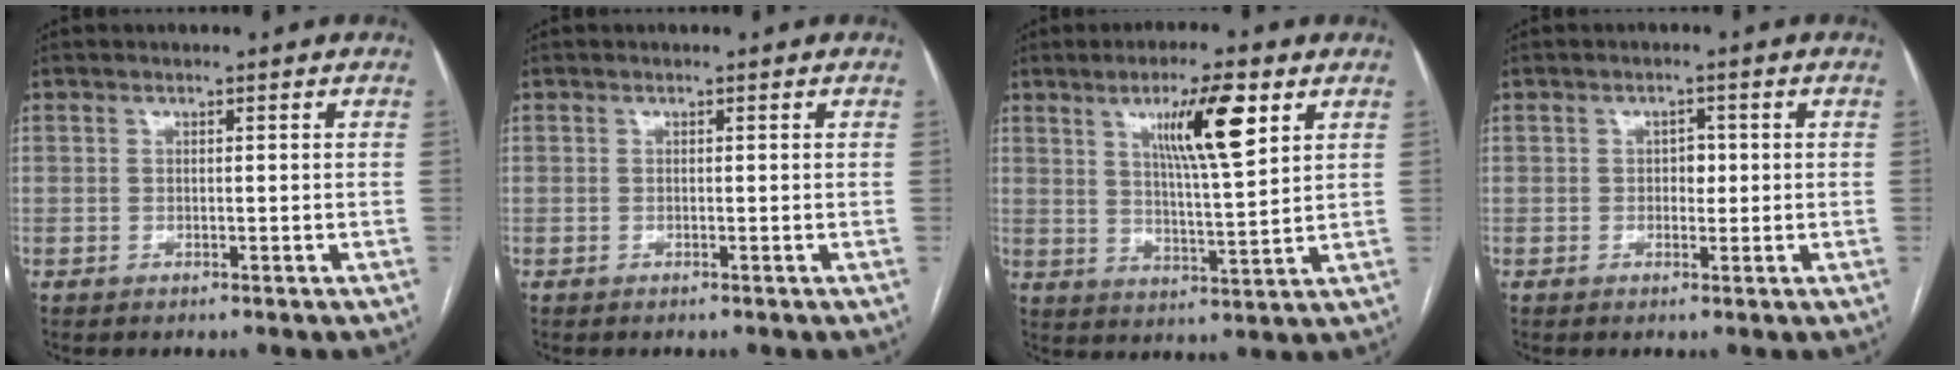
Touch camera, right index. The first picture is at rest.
{"total": 0.0}
{"total": 10.6, "force": [5.0, 0.9, 9.3], "torque": [-0.156, 0.000, 0.083]}
{"total": 1.9, "force": [0.1, 1.3, 1.4], "torque": [-0.015, 0.003, 0.000]}